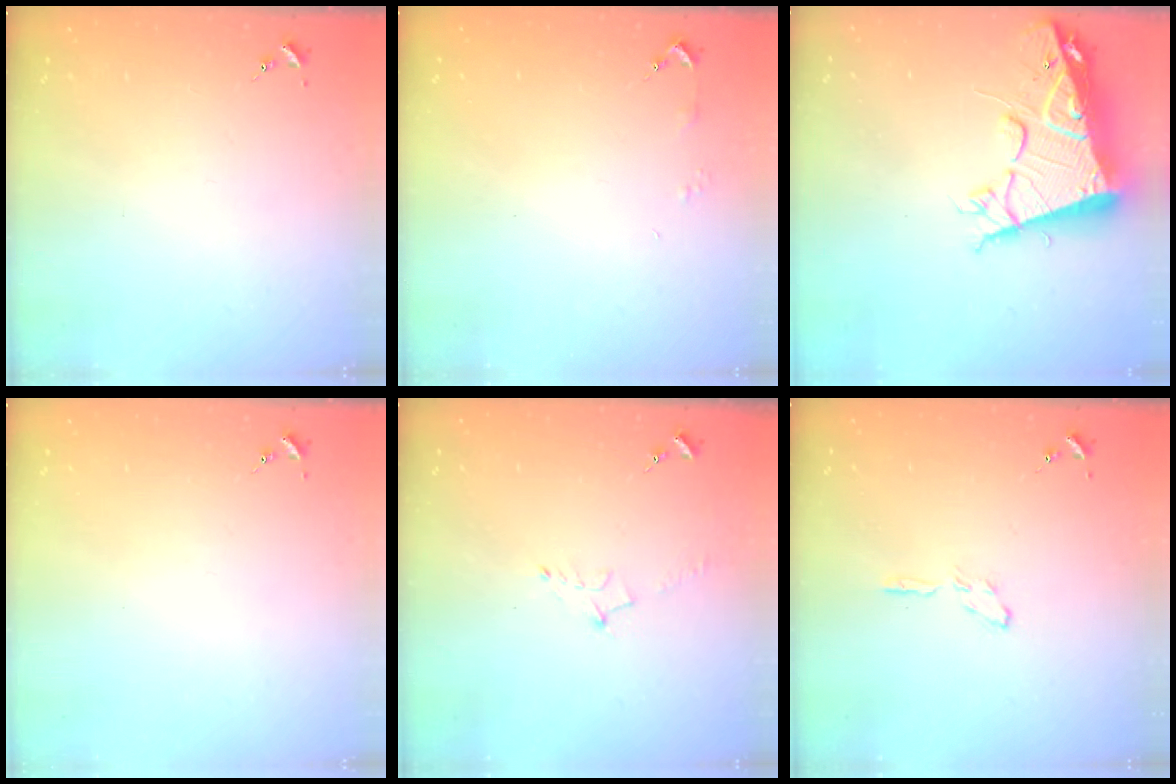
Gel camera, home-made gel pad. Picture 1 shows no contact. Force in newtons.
{"total": 2.9, "press": 2.8, "slide": 0.3}
{"total": 18.3, "press": 18.1, "slide": 2.1}
{"total": 0.0}
{"total": 5.6, "press": 5.5, "slide": 1.0}
{"total": 4.5, "press": 4.5, "slide": 0.5}